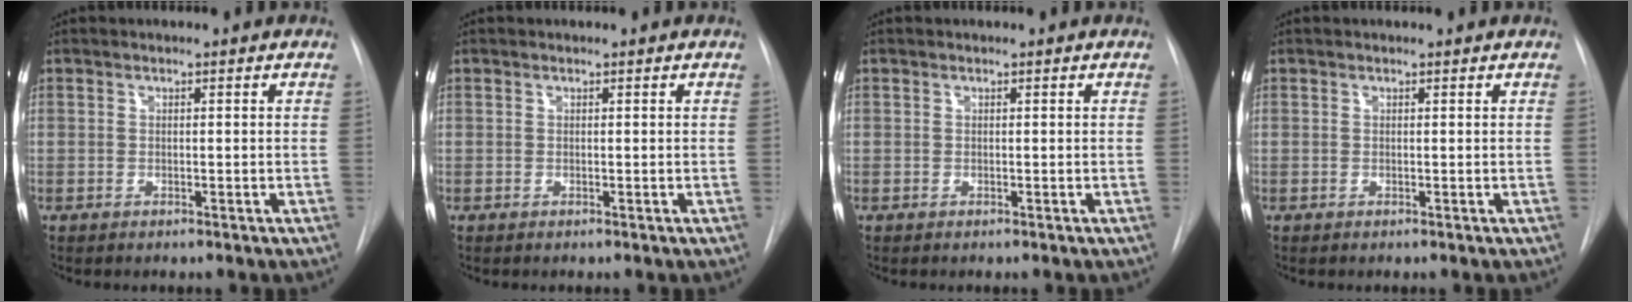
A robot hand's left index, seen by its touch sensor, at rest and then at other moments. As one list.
[{"total": 0.0}, {"total": 0.0}, {"total": 0.0}]